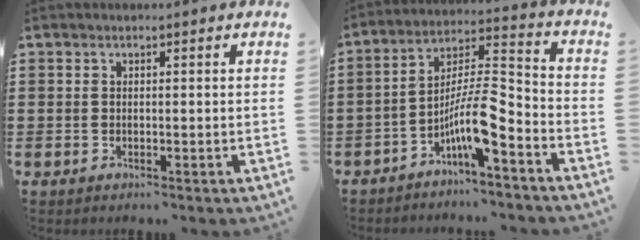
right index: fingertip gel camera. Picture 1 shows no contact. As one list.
[{"total": 9.8, "force": [-5.7, 1.7, 7.8], "torque": [-0.158, -0.014, -0.115]}]